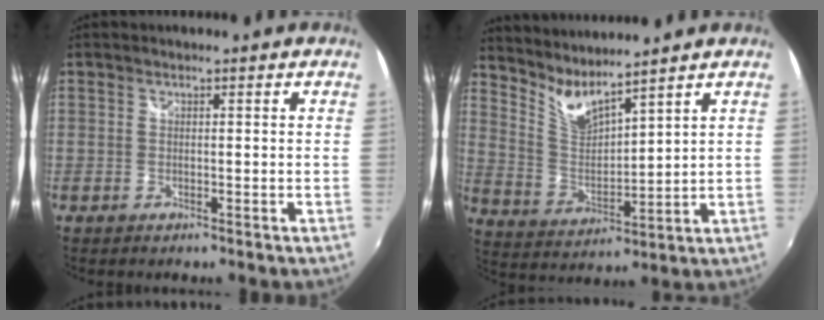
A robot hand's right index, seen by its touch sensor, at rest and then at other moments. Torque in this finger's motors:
{"motor_torque": [-0.26, 0.21, -0.05, 0.01]}